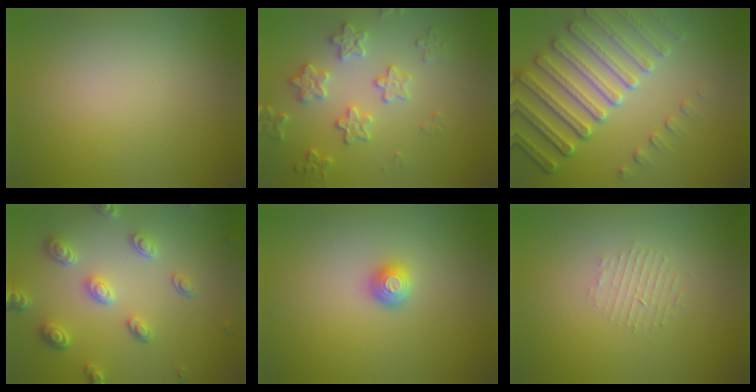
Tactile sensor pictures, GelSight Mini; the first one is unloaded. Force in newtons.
{"total": 3.6, "press": 3.4, "slide": 1.2}
{"total": 7.5, "press": 5.7, "slide": 4.9}
{"total": 4.6, "press": 3.7, "slide": 2.7}
{"total": 1.7, "press": 1.3, "slide": 1.1}
{"total": 1.6, "press": 1.5, "slide": 0.3}